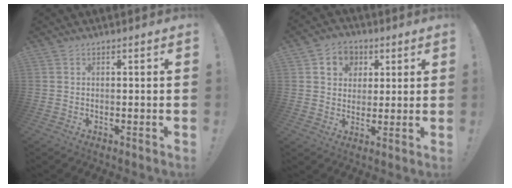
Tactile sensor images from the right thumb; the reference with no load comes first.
{"total": 8.2, "force": [2.6, 7.5, 2.2], "torque": [-0.026, -0.011, 0.053]}